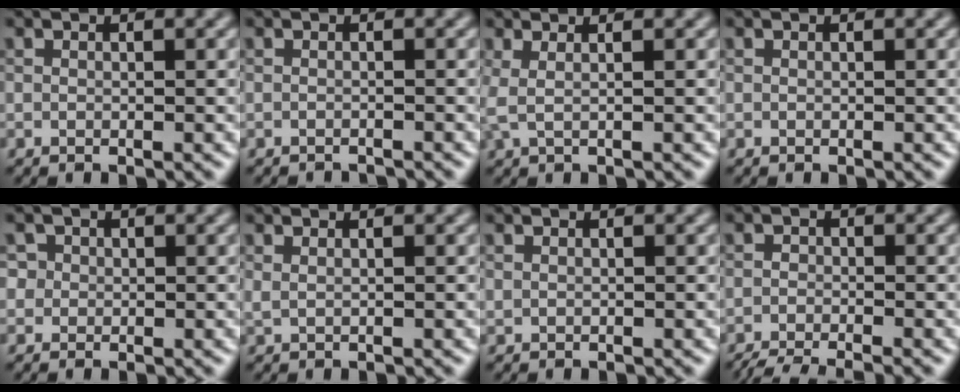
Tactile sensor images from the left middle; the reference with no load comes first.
{"total": 1.6, "force": [-1.6, 0.1, 0.3], "torque": [0.006, -0.006, -0.025]}
{"total": 1.8, "force": [0.7, 0.6, 1.5], "torque": [-0.028, 0.002, 0.008]}
{"total": 0.0}
{"total": 2.1, "force": [0.8, 1.9, 0.6], "torque": [-0.001, 0.001, 0.015]}
{"total": 1.2, "force": [0.8, 0.5, 0.7], "torque": [-0.011, -0.004, 0.006]}
{"total": 0.0}
{"total": 3.7, "force": [-3.2, 0.6, 1.8], "torque": [-0.033, -0.015, -0.060]}